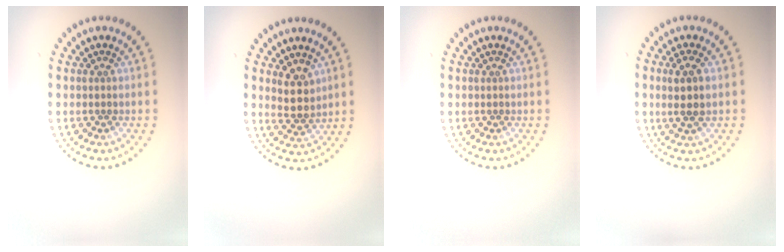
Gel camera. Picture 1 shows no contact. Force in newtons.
{"total": 2.7, "press": 2.3, "slide": 1.4}
{"total": 0.0}
{"total": 2.5, "press": 2.3, "slide": 0.9}